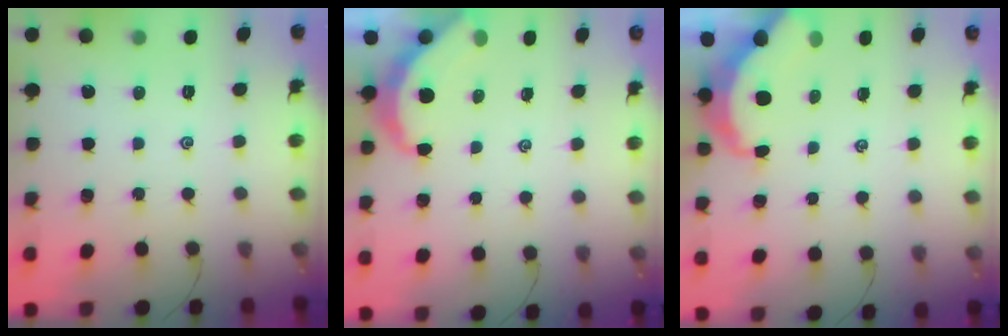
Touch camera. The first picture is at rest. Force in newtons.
{"total": 5.5, "press": 5.5, "slide": 0.3}
{"total": 6.3, "press": 6.3, "slide": 0.8}